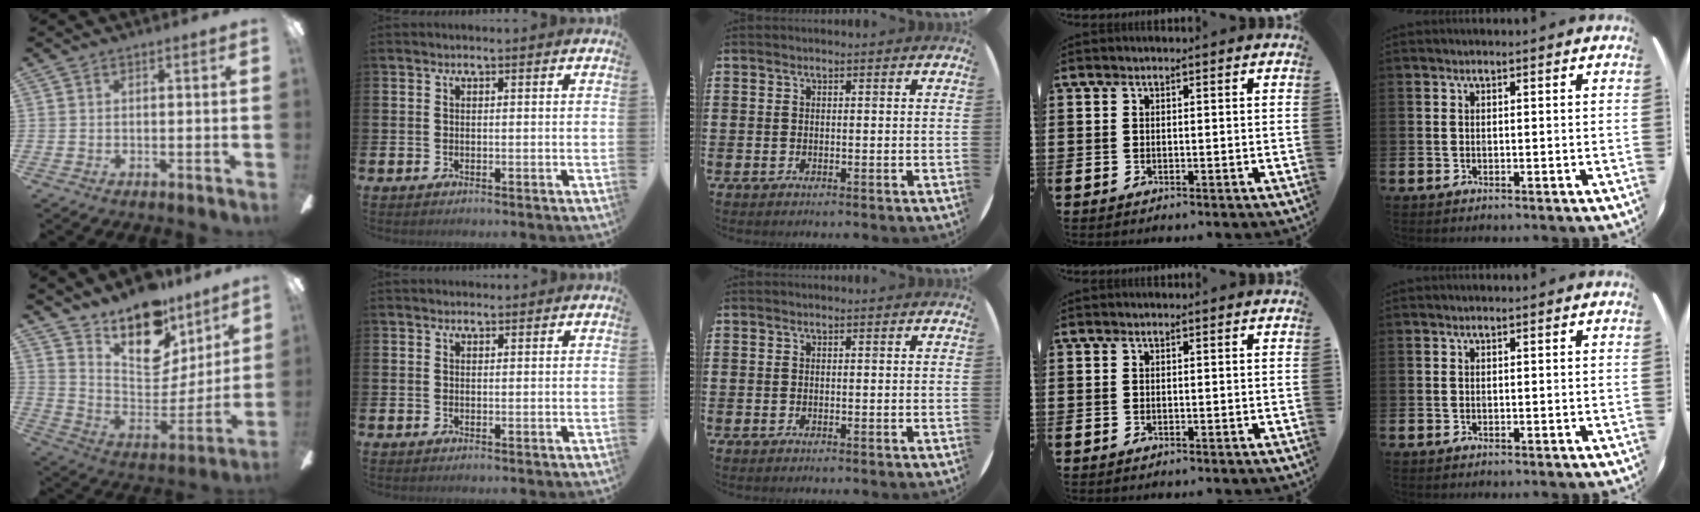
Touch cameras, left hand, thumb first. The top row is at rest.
{"thumb": {"total": 17.1, "force": [13.4, 8.1, 7.0], "torque": [-0.116, -0.108, 0.239]}, "index": {"total": 1.1, "force": [1.1, 0.4, 0.0], "torque": [0.007, 0.000, 0.018]}}